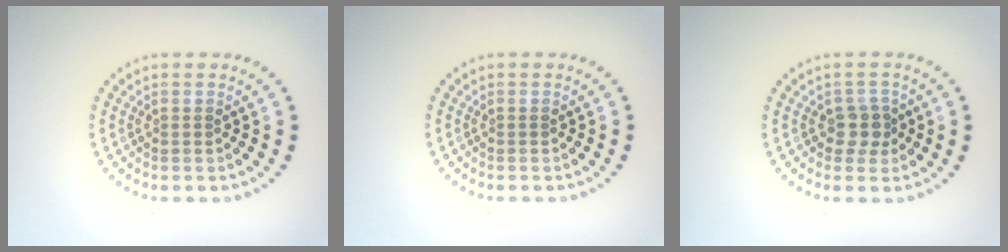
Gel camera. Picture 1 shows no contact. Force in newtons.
{"total": 0.0}
{"total": 1.9, "press": 1.6, "slide": 1.0}